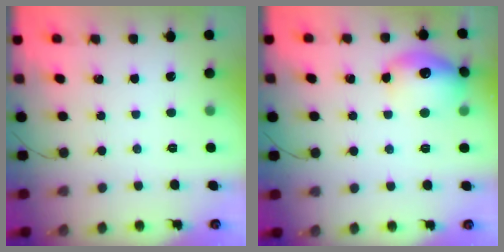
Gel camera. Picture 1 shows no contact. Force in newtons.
{"total": 15.4, "press": 15.4, "slide": 1.3}